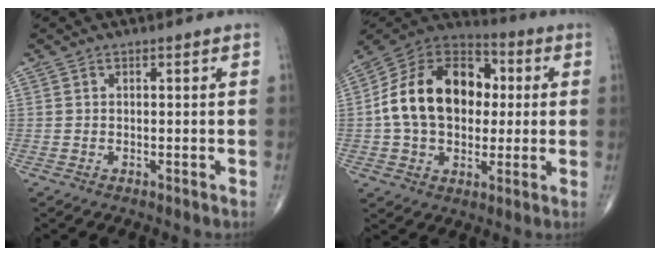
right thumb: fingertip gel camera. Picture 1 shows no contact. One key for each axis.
{"total": 20.8, "fx": 1.4, "fy": 14.6, "fz": 14.7, "tx": -0.227, "ty": 0.026, "tz": 0.019}